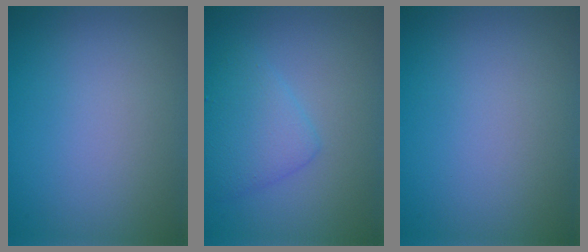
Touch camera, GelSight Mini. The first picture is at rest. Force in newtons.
{"total": 1.9, "press": 1.9, "slide": 0.1}
{"total": 0.0}